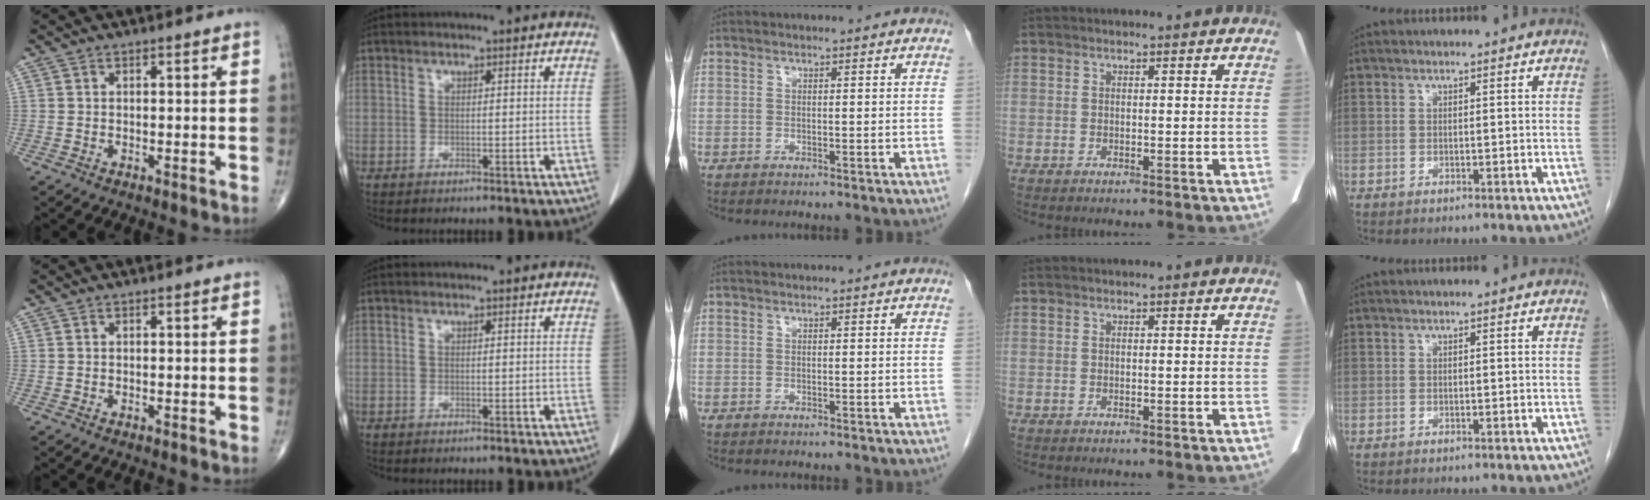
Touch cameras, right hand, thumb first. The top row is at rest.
{}